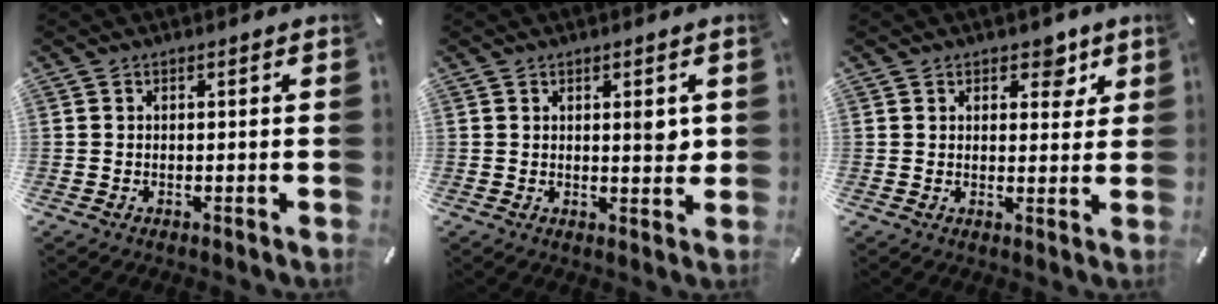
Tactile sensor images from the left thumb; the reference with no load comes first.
{"total": 3.9, "force": [1.3, 1.6, 3.3], "torque": [-0.036, -0.011, 0.015]}
{"total": 5.5, "force": [3.3, 3.5, 2.8], "torque": [-0.009, -0.018, 0.047]}